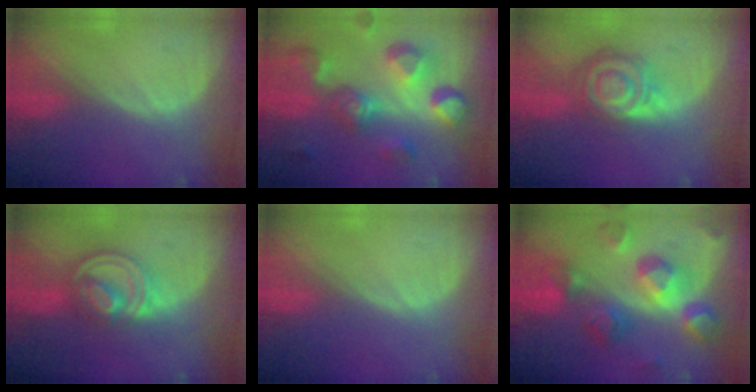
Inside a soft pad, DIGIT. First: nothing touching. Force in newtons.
{"total": 11.2, "press": 10.0, "slide": 5.0}
{"total": 7.9, "press": 7.1, "slide": 3.6}
{"total": 8.1, "press": 6.9, "slide": 4.2}
{"total": 0.0}
{"total": 10.9, "press": 10.9, "slide": 1.0}